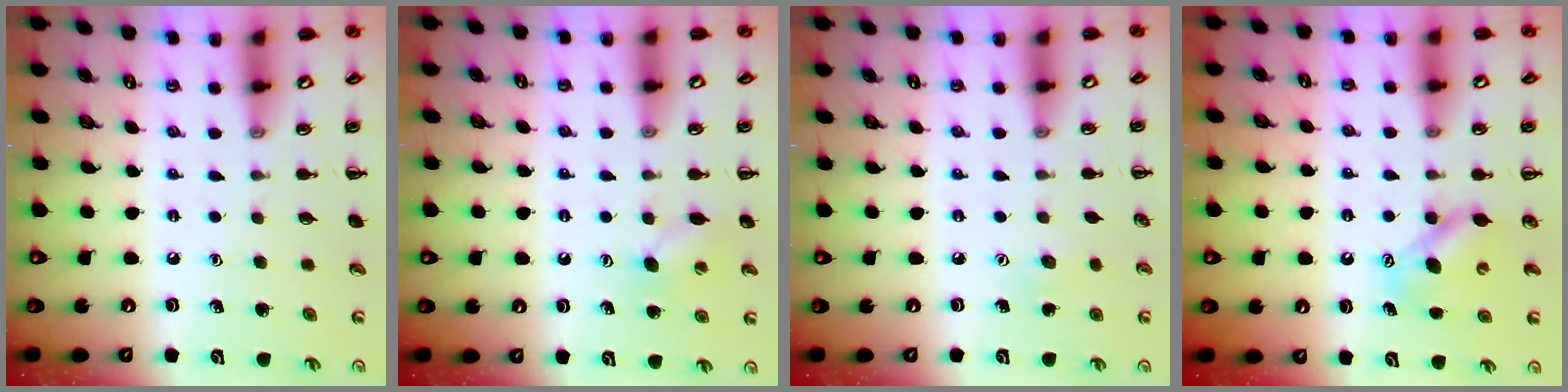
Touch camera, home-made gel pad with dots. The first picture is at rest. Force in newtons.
{"total": 4.9, "press": 4.8, "slide": 1.0}
{"total": 4.2, "press": 4.1, "slide": 0.9}
{"total": 6.1, "press": 6.1, "slide": 0.3}